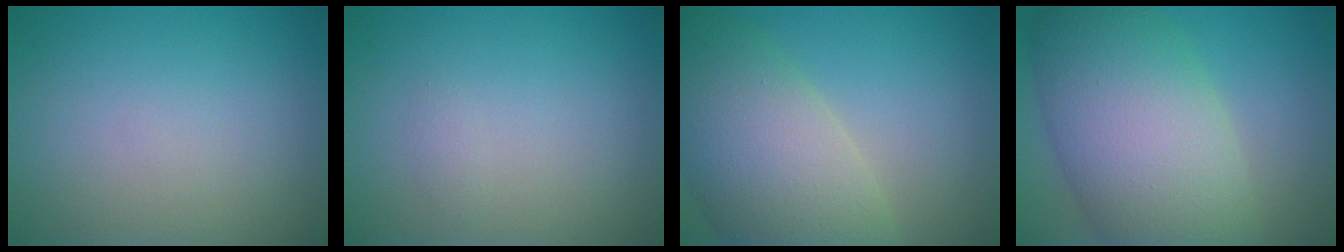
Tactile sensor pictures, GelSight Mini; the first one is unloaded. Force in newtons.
{"total": 0.6, "press": 0.6, "slide": 0.0}
{"total": 9.6, "press": 9.5, "slide": 0.7}
{"total": 12.1, "press": 12.1, "slide": 0.5}